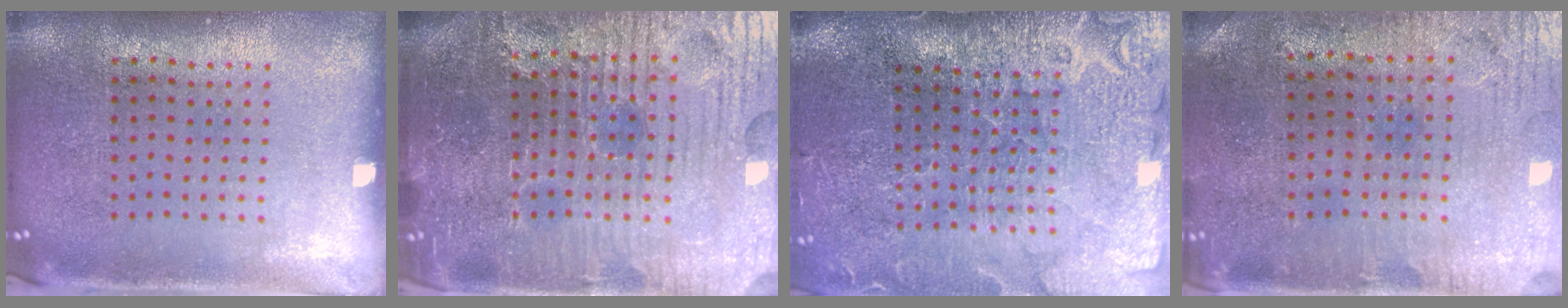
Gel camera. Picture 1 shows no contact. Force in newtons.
{"total": 6.0, "press": 5.6, "slide": 2.2}
{"total": 4.0, "press": 3.5, "slide": 1.9}
{"total": 0.7, "press": 0.5, "slide": 0.5}